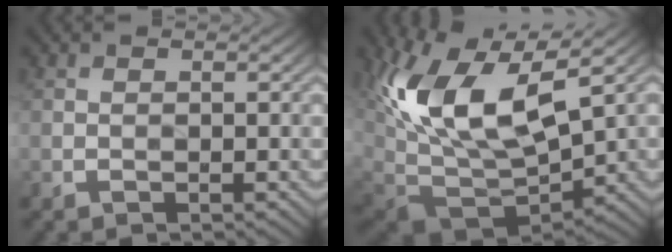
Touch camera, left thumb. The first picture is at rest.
{"total": 17.0, "force": [5.3, 8.4, 13.8], "torque": [-0.300, 0.002, 0.102]}